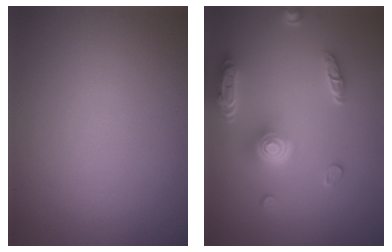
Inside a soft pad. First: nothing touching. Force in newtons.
{"total": 4.9, "press": 3.9, "slide": 2.9}